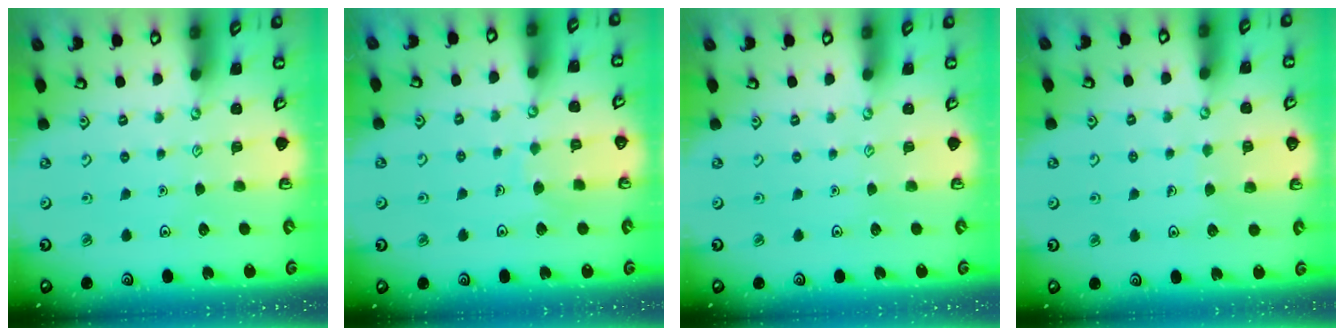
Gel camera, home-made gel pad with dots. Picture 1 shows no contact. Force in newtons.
{"total": 4.9, "press": 4.8, "slide": 0.4}
{"total": 0.0}
{"total": 4.0, "press": 4.0, "slide": 0.3}